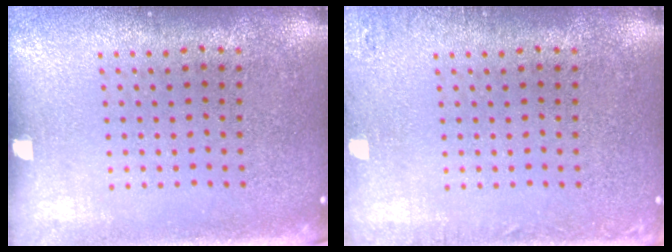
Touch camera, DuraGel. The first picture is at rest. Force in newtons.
{"total": 1.4, "press": 1.4, "slide": 0.1}